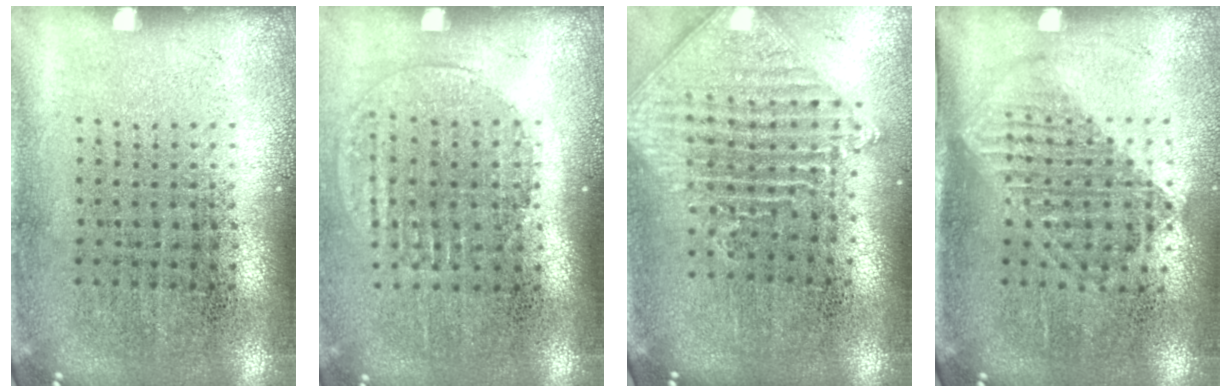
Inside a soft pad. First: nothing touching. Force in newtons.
{"total": 1.3, "press": 1.1, "slide": 0.5}
{"total": 1.9, "press": 1.6, "slide": 1.0}
{"total": 1.2, "press": 1.1, "slide": 0.6}